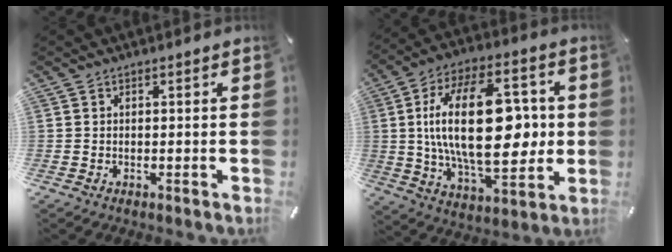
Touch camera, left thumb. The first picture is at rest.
{"total": 25.8, "force": [2.1, 13.7, 21.7], "torque": [-0.396, 0.001, 0.028]}